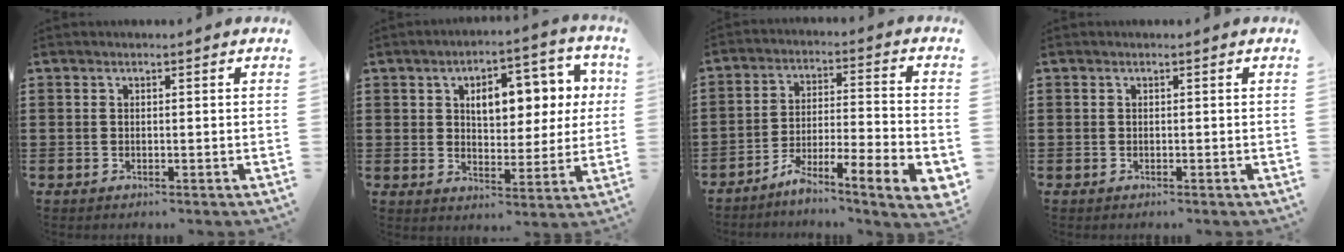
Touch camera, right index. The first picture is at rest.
{"total": 8.5, "force": [2.7, 4.9, 6.5], "torque": [-0.100, -0.001, 0.037]}
{"total": 7.4, "force": [-5.2, 0.2, 5.3], "torque": [-0.095, -0.013, -0.101]}
{"total": 0.0}